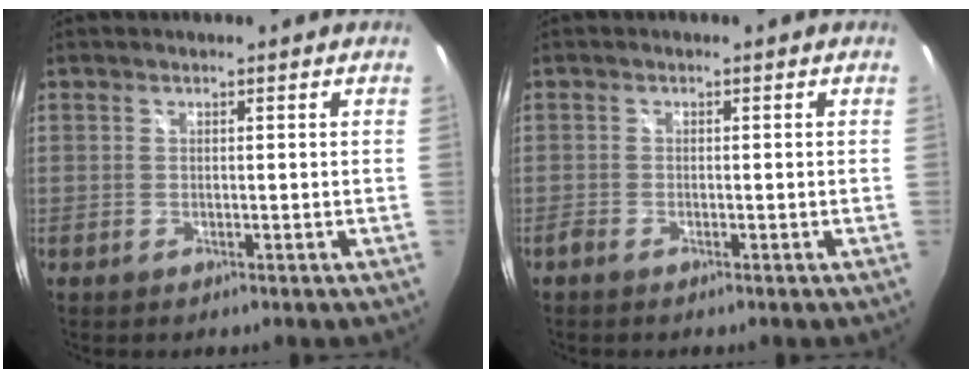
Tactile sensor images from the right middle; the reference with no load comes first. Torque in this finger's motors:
{"motor_torque": [-0.71, -0.34, 0.05, 0.02]}